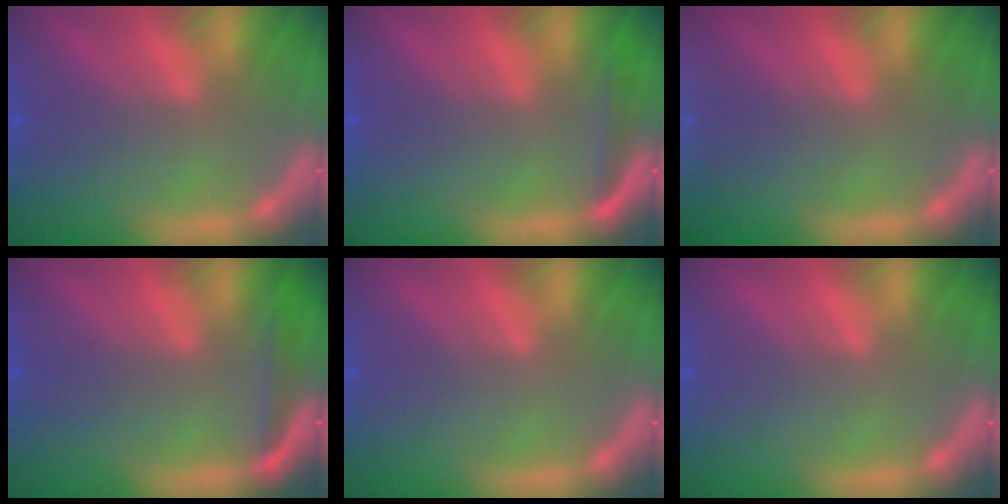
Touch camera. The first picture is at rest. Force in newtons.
{"total": 1.9}
{"total": 5.0}
{"total": 2.5}
{"total": 0.0}
{"total": 0.0}